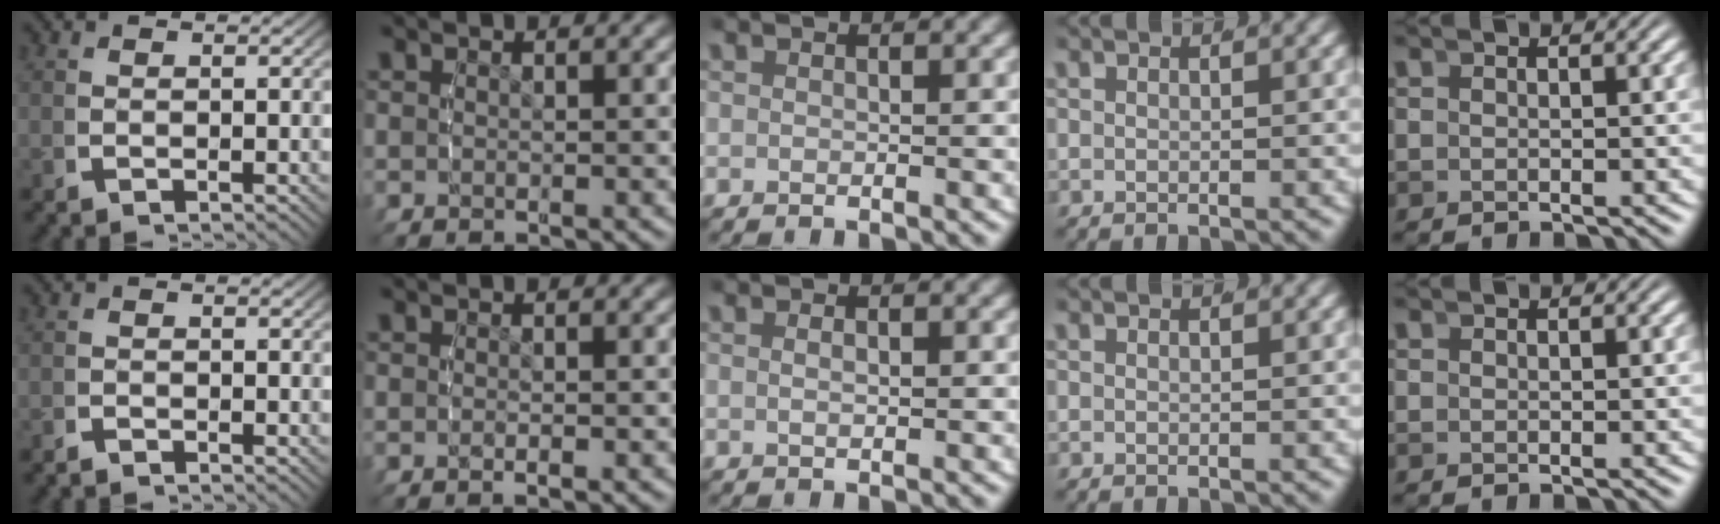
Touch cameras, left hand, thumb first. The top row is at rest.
{"thumb": {"total": 1.0, "force": [-1.0, 0.0, 0.0], "torque": [0.005, -0.003, -0.023]}, "index": {"total": 0.6, "force": [-0.6, 0.0, 0.2], "torque": [-0.011, -0.001, -0.010]}, "middle": {"total": 0.7, "force": [0.1, 0.2, 0.6], "torque": [-0.012, -0.002, 0.002]}}